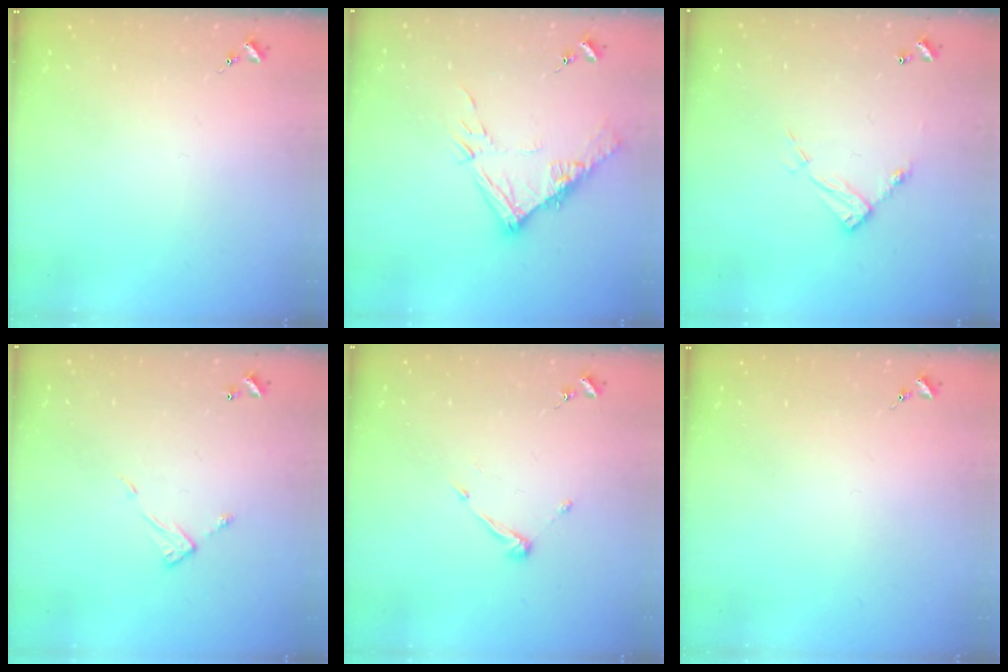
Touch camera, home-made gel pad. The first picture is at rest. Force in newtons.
{"total": 13.2, "press": 13.2, "slide": 1.2}
{"total": 10.4, "press": 10.3, "slide": 0.7}
{"total": 6.7, "press": 6.7, "slide": 0.2}
{"total": 6.6, "press": 6.6, "slide": 0.5}
{"total": 0.0}